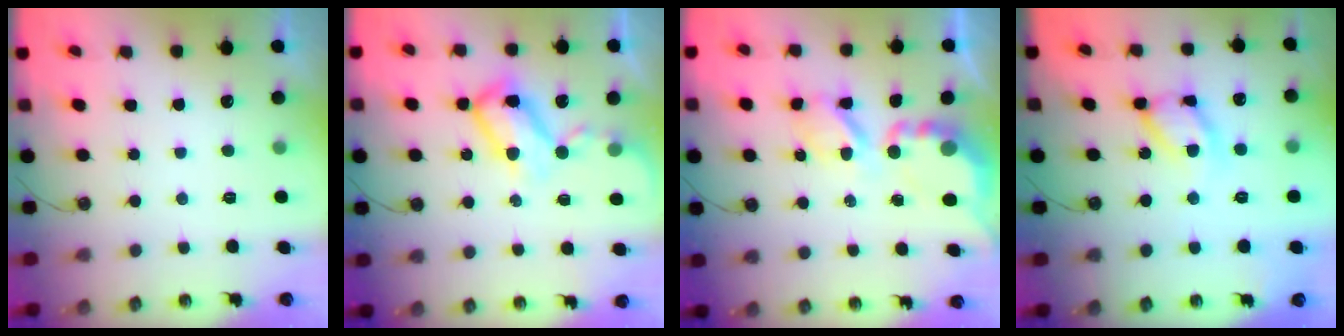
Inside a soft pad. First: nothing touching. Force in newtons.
{"total": 11.6, "press": 11.5, "slide": 1.8}
{"total": 7.7, "press": 7.7, "slide": 0.7}
{"total": 13.5, "press": 13.5, "slide": 1.1}